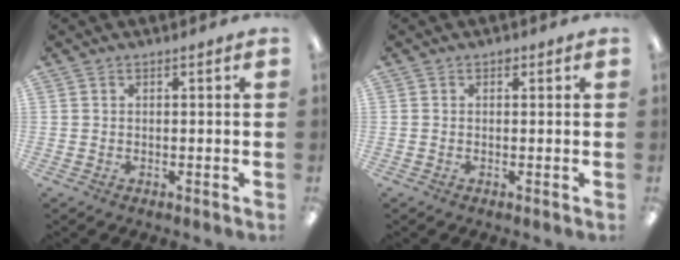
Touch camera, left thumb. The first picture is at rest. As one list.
[{"total": 1.0, "force": [0.6, 0.6, 0.5], "torque": [-0.011, 0.003, 0.010]}]